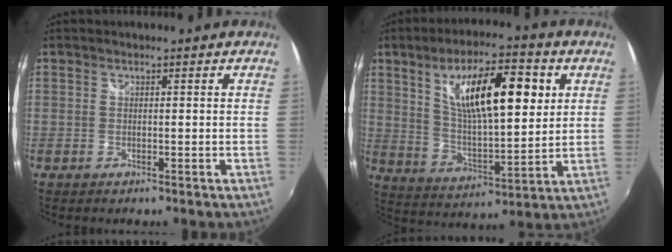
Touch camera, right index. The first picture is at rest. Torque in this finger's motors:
{"motor_torque": [0.66, 0.13, 0.82, 0.21]}